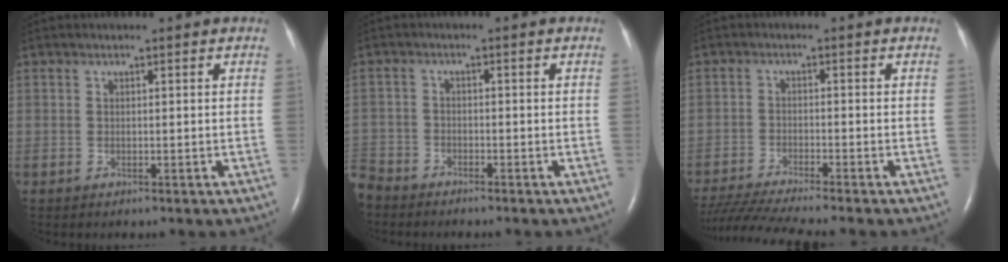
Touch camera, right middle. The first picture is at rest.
{"total": 4.2, "force": [-4.0, 1.3, 0.2], "torque": [0.003, -0.007, -0.083]}
{"total": 10.1, "force": [-9.0, -1.7, 4.2], "torque": [-0.068, -0.028, -0.153]}